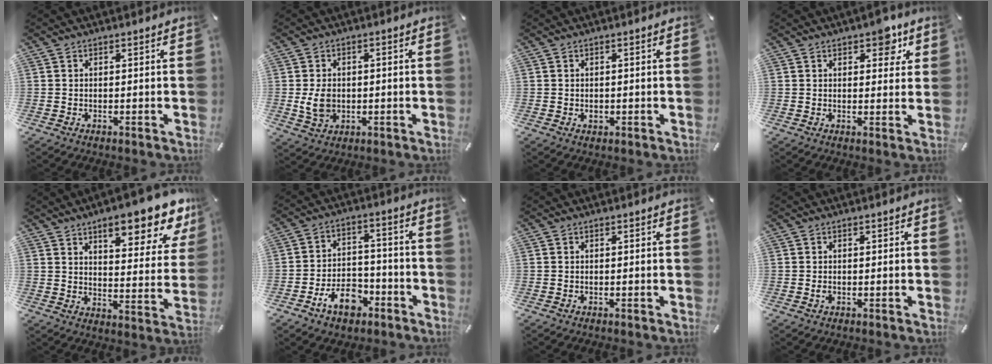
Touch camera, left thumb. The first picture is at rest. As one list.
[{"total": 6.2, "force": [-0.5, 4.7, 3.9], "torque": [-0.089, -0.003, -0.013]}, {"total": 1.0, "force": [-0.1, 0.9, 0.5], "torque": [-0.009, 0.003, -0.003]}, {"total": 5.8, "force": [3.4, 3.1, 3.5], "torque": [-0.030, -0.012, 0.052]}, {"total": 14.7, "force": [10.2, 5.2, 9.2], "torque": [-0.110, -0.071, 0.165]}, {"total": 10.8, "force": [-5.8, 6.9, 6.0], "torque": [-0.098, 0.039, -0.100]}, {"total": 0.0}, {"total": 0.8, "force": [-0.2, 0.5, 0.5], "torque": [-0.011, -0.001, -0.005]}]